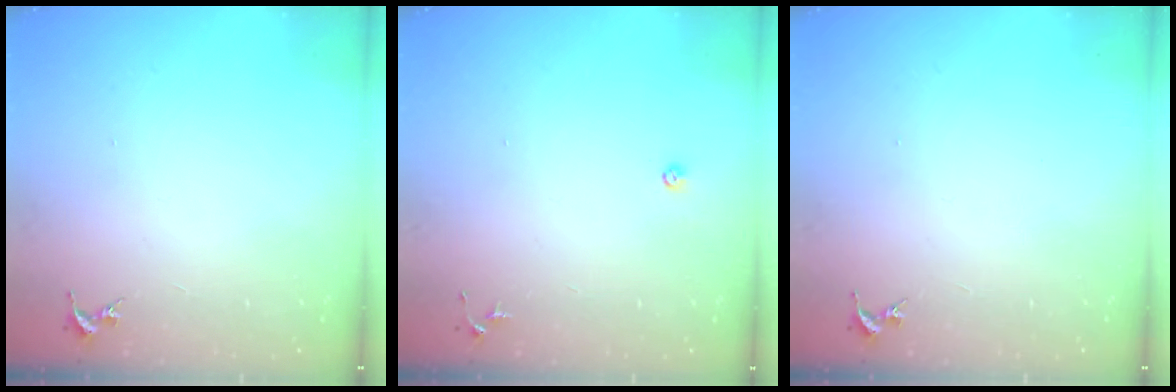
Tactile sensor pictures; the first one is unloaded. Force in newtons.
{"total": 3.2, "press": 3.1, "slide": 0.8}
{"total": 0.0}